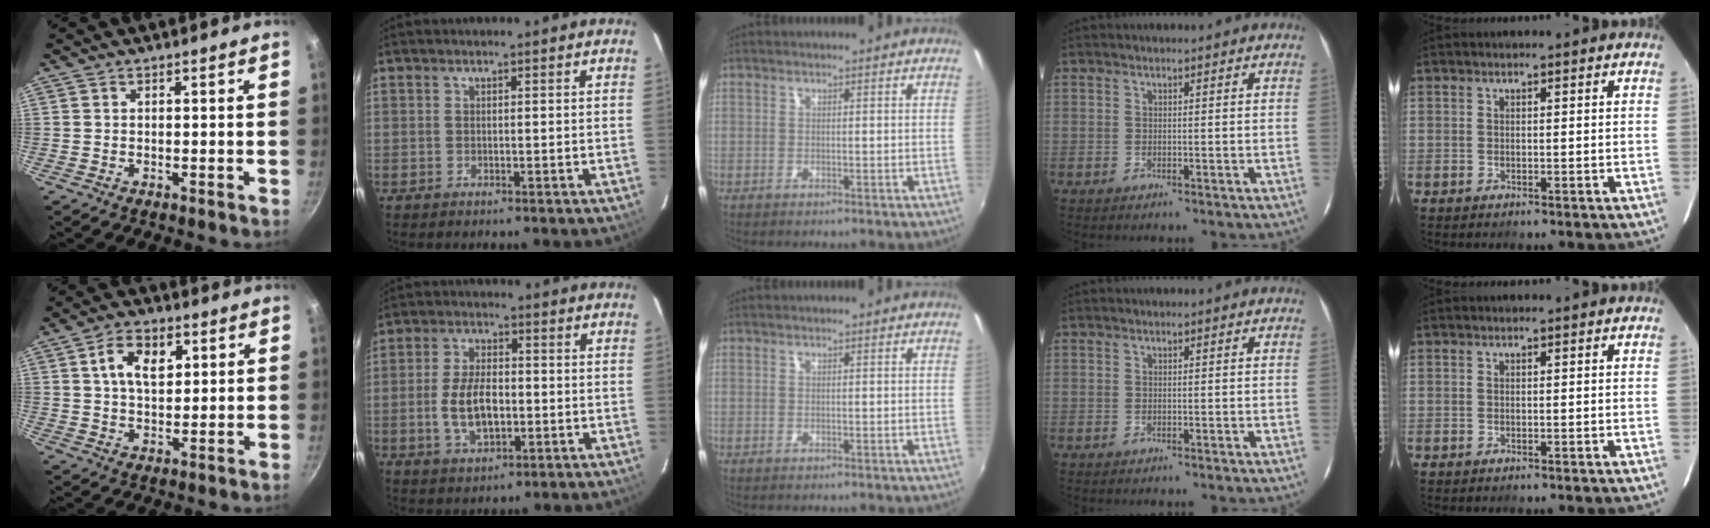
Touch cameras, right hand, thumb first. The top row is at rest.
{"thumb": {"total": 8.2, "force": [2.7, 5.0, 5.9], "torque": [-0.083, -0.003, 0.043]}, "index": {"total": 9.1, "force": [-1.8, 4.7, 7.7], "torque": [-0.156, 0.000, -0.027]}}